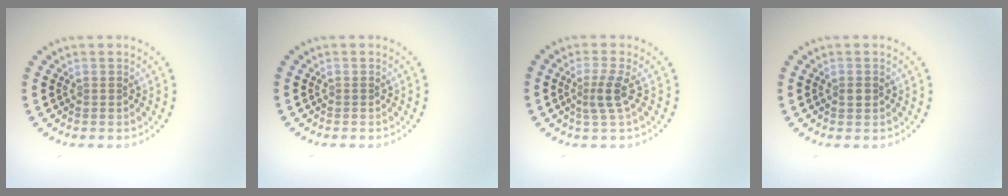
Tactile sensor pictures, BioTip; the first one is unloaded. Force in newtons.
{"total": 0.0}
{"total": 2.0, "press": 1.4, "slide": 1.4}
{"total": 1.0, "press": 1.0, "slide": 0.1}